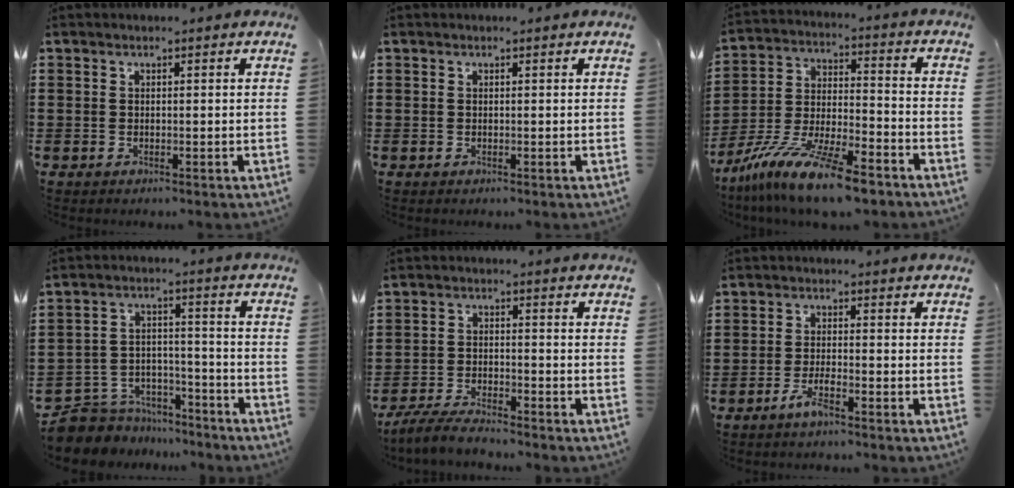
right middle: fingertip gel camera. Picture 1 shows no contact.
{"total": 0.0}
{"total": 13.5, "force": [-11.0, 1.5, 7.6], "torque": [-0.154, 0.018, -0.211]}
{"total": 6.5, "force": [-6.2, 1.9, -0.1], "torque": [-0.014, 0.009, -0.129]}
{"total": 4.4, "force": [-4.2, 0.5, 1.3], "torque": [-0.038, -0.004, -0.086]}
{"total": 3.4, "force": [-2.4, 0.6, 2.3], "torque": [-0.051, 0.002, -0.048]}